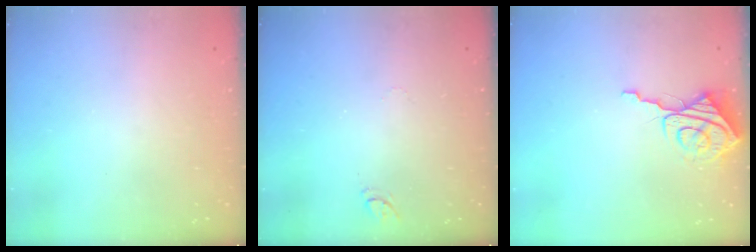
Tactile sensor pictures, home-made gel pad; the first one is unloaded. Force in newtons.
{"total": 4.4, "press": 4.3, "slide": 0.5}
{"total": 8.9, "press": 8.8, "slide": 1.0}